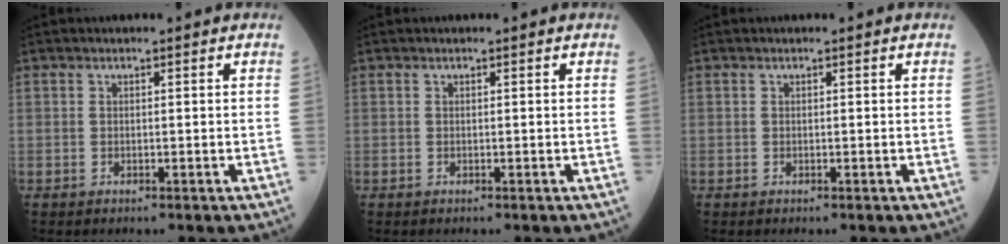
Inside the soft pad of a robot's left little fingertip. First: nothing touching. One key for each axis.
{"total": 0.0}
{"total": 0.0}